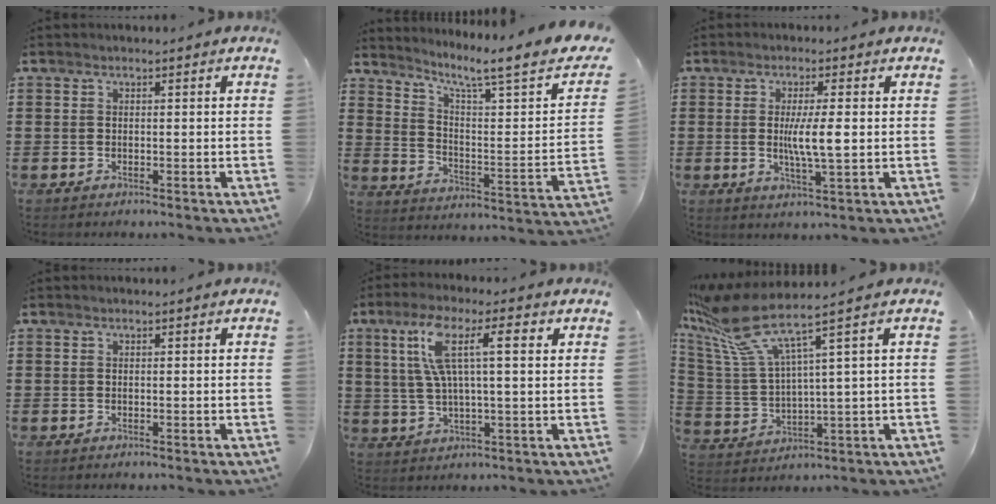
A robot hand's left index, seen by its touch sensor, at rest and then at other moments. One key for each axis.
{"total": 6.8, "fx": 5.0, "fy": 0.1, "fz": 4.6, "tx": -0.096, "ty": -0.041, "tz": 0.068}
{"total": 5.5, "fx": 0.2, "fy": 0.6, "fz": 5.4, "tx": -0.105, "ty": -0.006, "tz": -0.001}
{"total": 0.0}
{"total": 9.6, "fx": 3.4, "fy": 2.1, "fz": 8.8, "tx": -0.180, "ty": 0.011, "tz": 0.054}
{"total": 14.5, "fx": 10.3, "fy": 1.1, "fz": 10.2, "tx": -0.248, "ty": -0.061, "tz": 0.165}